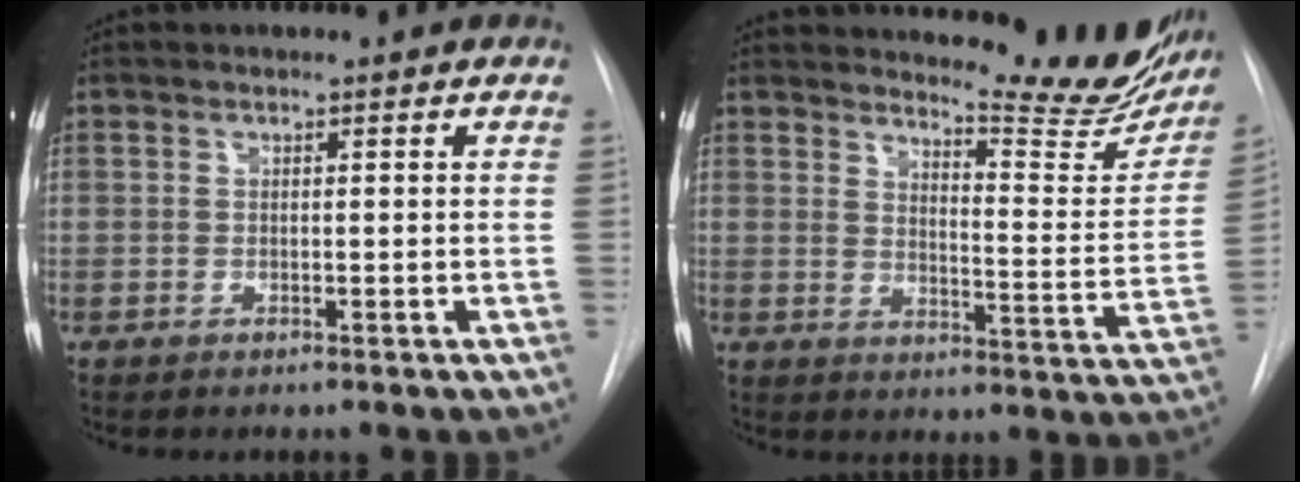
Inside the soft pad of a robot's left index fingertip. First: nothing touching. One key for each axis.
{"total": 15.5, "fx": 14.5, "fy": 2.0, "fz": 4.9, "tx": -0.055, "ty": -0.083, "tz": 0.165}